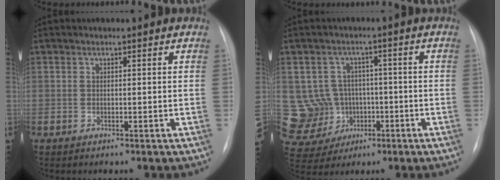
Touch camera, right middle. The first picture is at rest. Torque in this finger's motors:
{"motor_torque": [0.11, -0.13, -0.04, -0.04]}